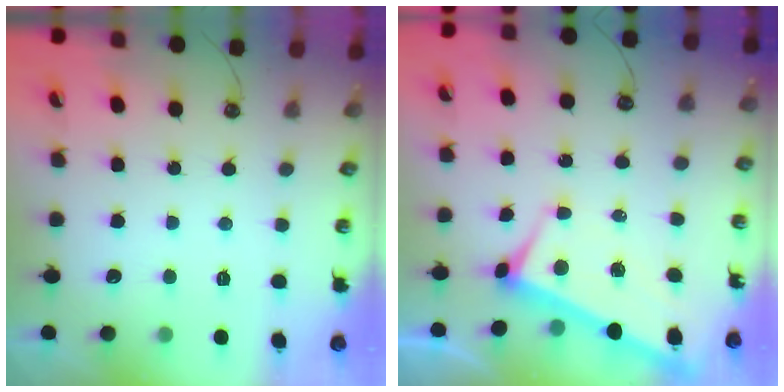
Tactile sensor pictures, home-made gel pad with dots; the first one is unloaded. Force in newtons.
{"total": 2.9, "press": 2.8, "slide": 0.9}